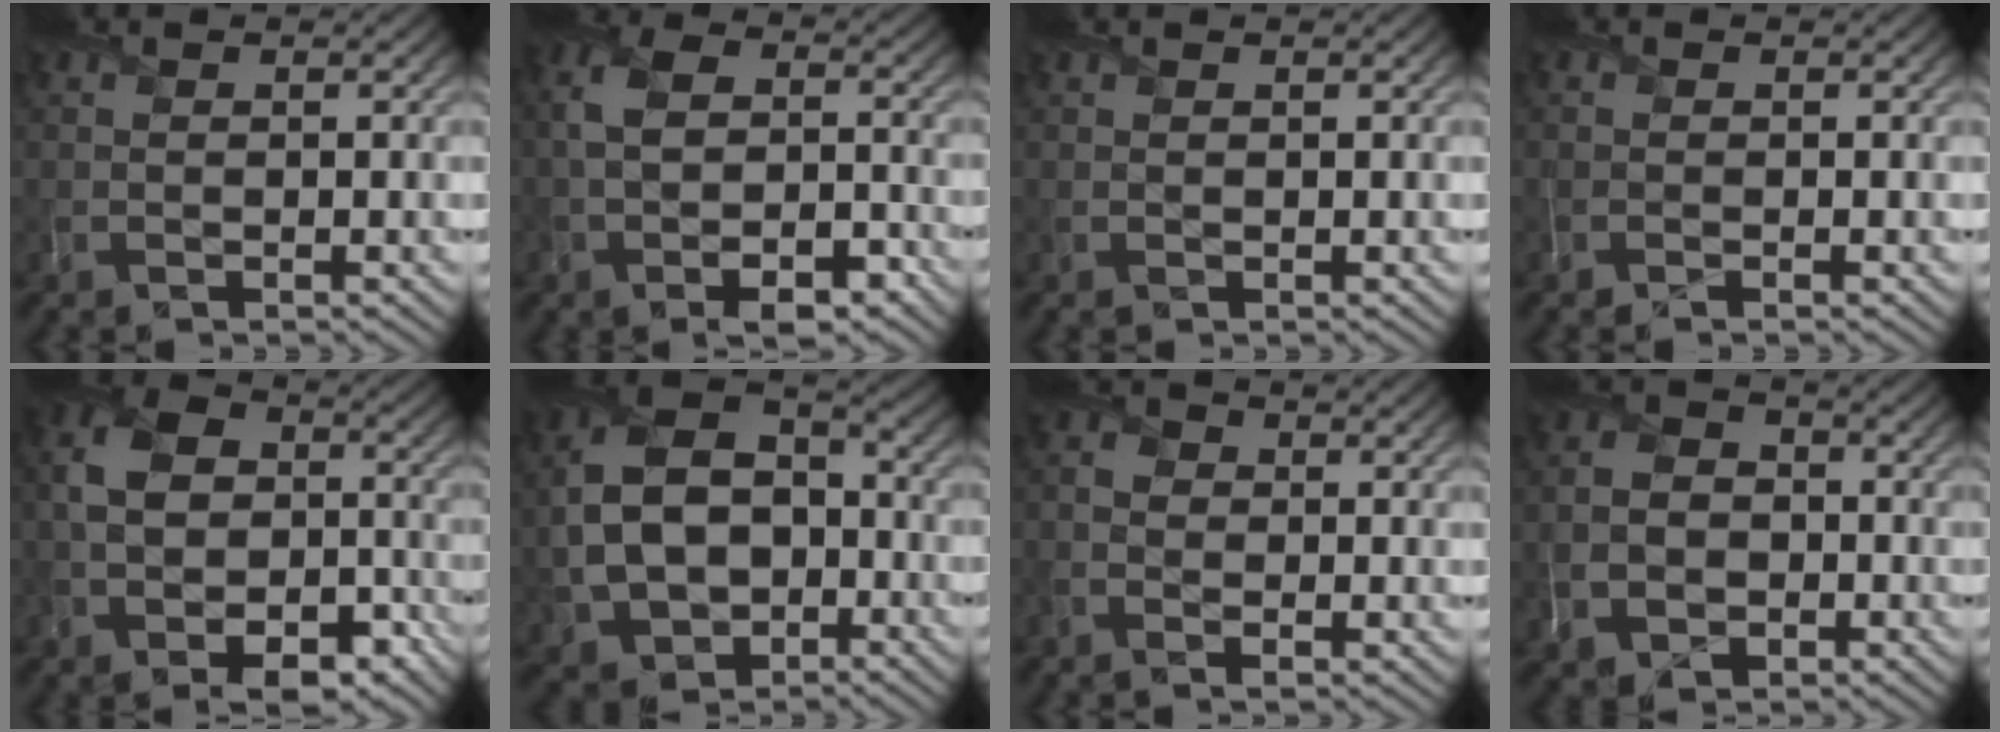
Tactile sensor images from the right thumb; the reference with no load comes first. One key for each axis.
{"total": 9.1, "fx": -2.7, "fy": 5.4, "fz": 6.8, "tx": -0.150, "ty": -0.012, "tz": -0.045}
{"total": 0.0}
{"total": 0.9, "fx": -0.7, "fy": 0.1, "fz": 0.6, "tx": -0.014, "ty": -0.003, "tz": -0.019}
{"total": 14.7, "fx": -5.2, "fy": 9.9, "fz": 9.5, "tx": -0.194, "ty": -0.037, "tz": -0.072}
{"total": 14.5, "fx": -2.6, "fy": 10.1, "fz": 10.1, "tx": -0.227, "ty": -0.017, "tz": -0.046}
{"total": 3.7, "fx": -1.4, "fy": 2.5, "fz": 2.4, "tx": -0.054, "ty": -0.006, "tz": -0.034}
{"total": 6.5, "fx": -2.4, "fy": 5.0, "fz": 3.3, "tx": -0.077, "ty": -0.017, "tz": -0.050}